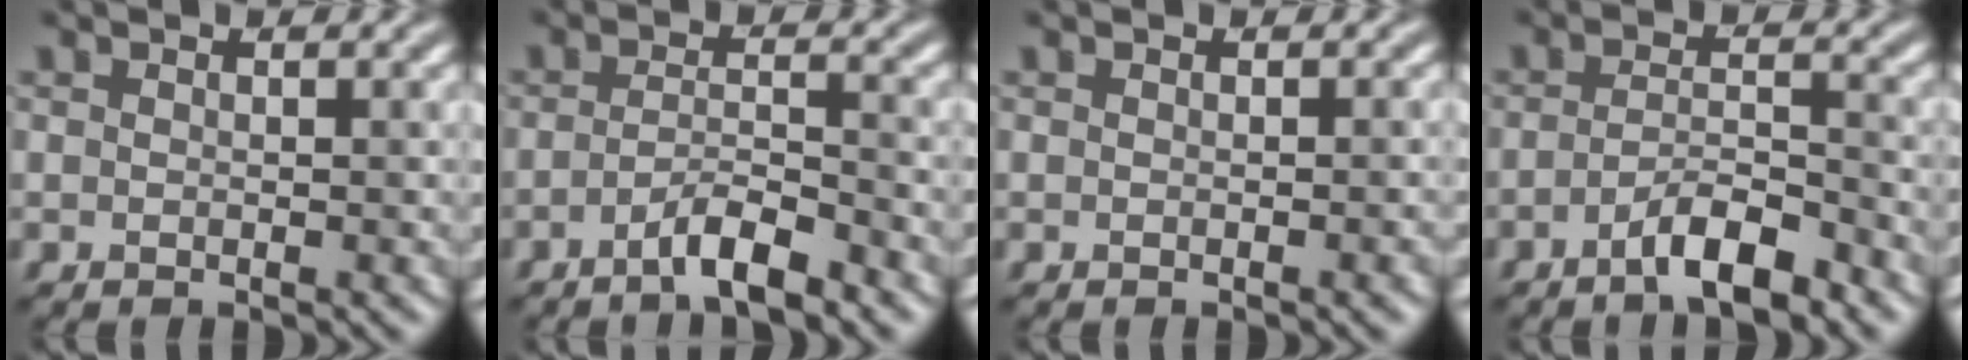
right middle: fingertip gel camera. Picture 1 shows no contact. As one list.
[{"total": 3.4, "force": [-2.3, 0.5, 2.4], "torque": [-0.040, 0.007, -0.048]}, {"total": 1.0, "force": [-0.3, 0.2, 0.9], "torque": [-0.008, 0.001, -0.004]}, {"total": 4.0, "force": [-2.7, 0.8, 2.9], "torque": [-0.049, 0.006, -0.052]}]